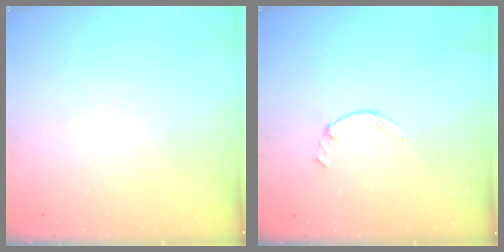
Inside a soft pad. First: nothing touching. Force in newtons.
{"total": 1.3, "press": 1.2, "slide": 0.4}